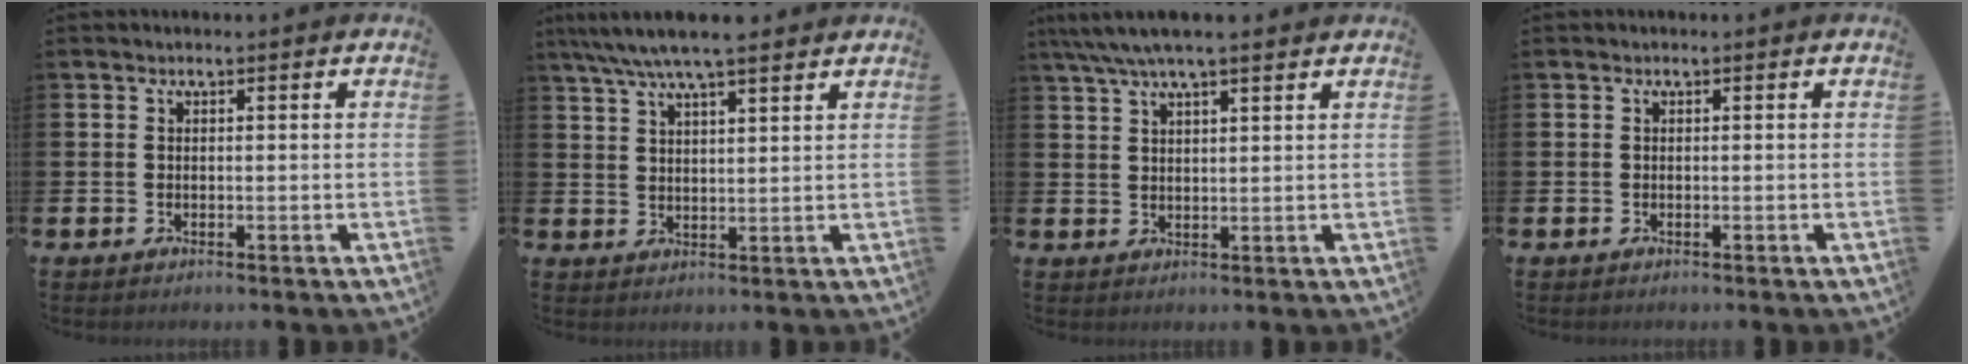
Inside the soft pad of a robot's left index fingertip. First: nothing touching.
{"total": 6.7, "force": [5.9, 0.9, 3.0], "torque": [-0.072, -0.014, 0.108]}
{"total": 5.4, "force": [4.4, 0.9, 2.8], "torque": [-0.065, -0.006, 0.081]}
{"total": 0.0}